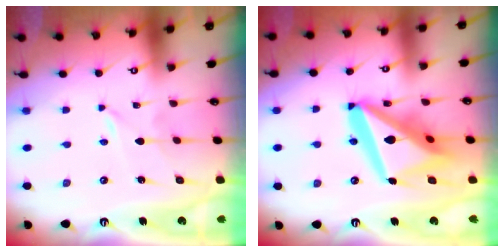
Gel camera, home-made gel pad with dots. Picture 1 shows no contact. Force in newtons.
{"total": 22.4, "press": 22.2, "slide": 2.9}